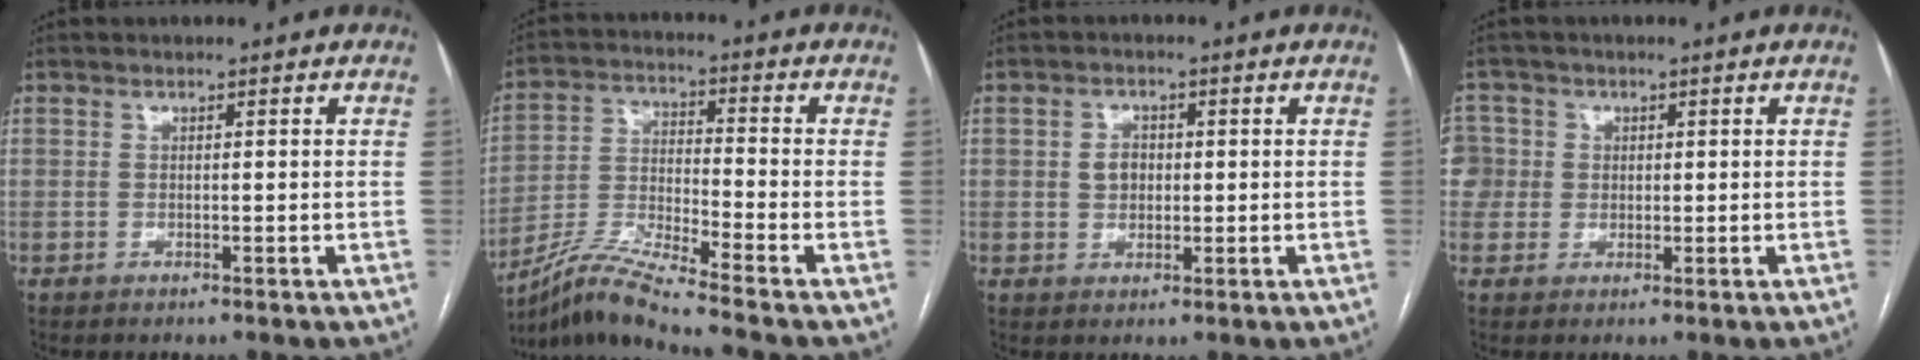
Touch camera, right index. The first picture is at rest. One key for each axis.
{"total": 9.9, "fx": -8.8, "fy": -2.1, "fz": 4.1, "tx": -0.090, "ty": -0.013, "tz": -0.169}
{"total": 3.0, "fx": 0.2, "fy": 2.4, "fz": 1.8, "tx": -0.030, "ty": 0.009, "tz": 0.006}
{"total": 4.7, "fx": 0.6, "fy": 4.7, "fz": 0.0, "tx": 0.006, "ty": 0.020, "tz": 0.012}